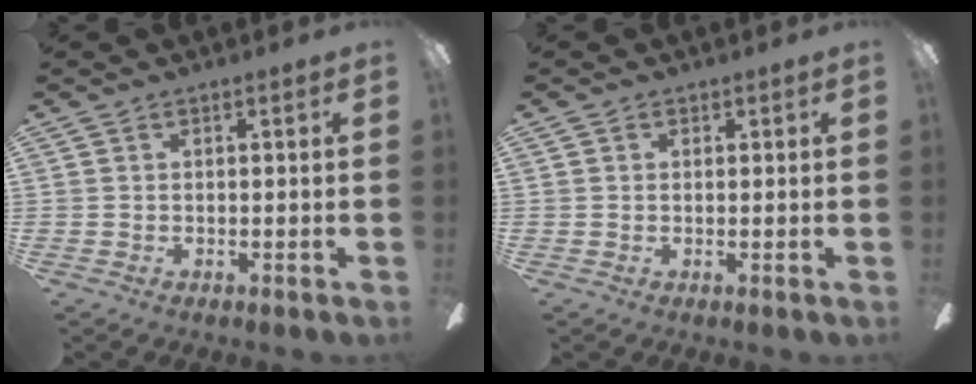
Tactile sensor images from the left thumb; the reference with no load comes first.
{"total": 0.7, "force": [0.3, 0.6, 0.1], "torque": [-0.001, 0.003, 0.005]}